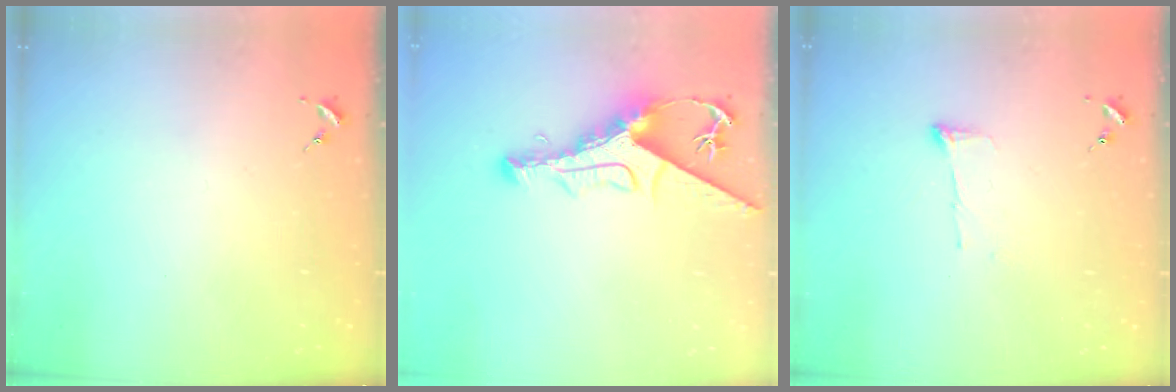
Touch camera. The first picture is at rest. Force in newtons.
{"total": 11.5, "press": 11.4, "slide": 1.3}
{"total": 5.1, "press": 5.1, "slide": 0.3}